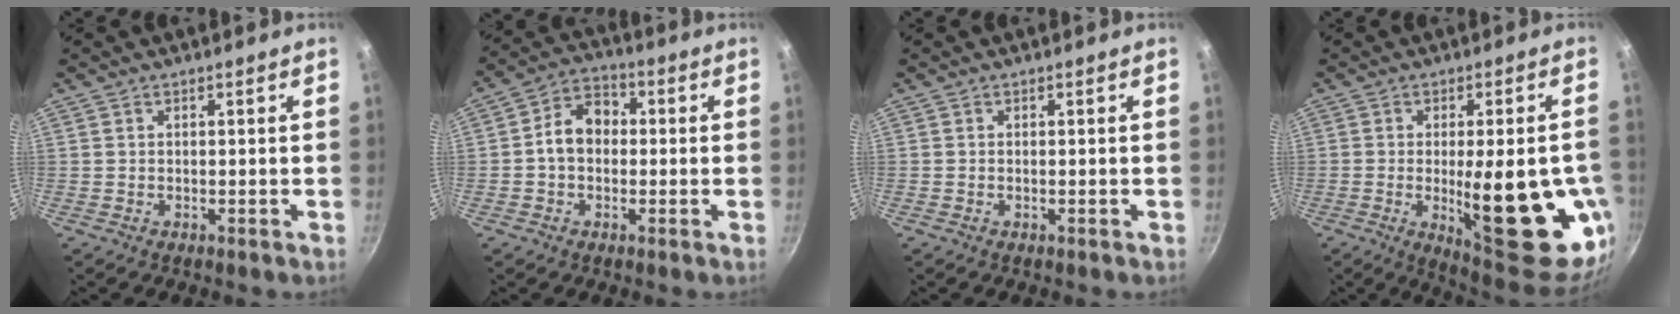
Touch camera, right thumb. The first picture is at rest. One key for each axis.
{"total": 8.2, "fx": -0.1, "fy": 6.3, "fz": 5.3, "tx": -0.056, "ty": 0.028, "tz": -0.019}
{"total": 0.0}
{"total": 22.9, "fx": -4.2, "fy": 7.3, "fz": 21.2, "tx": -0.255, "ty": -0.012, "tz": -0.041}